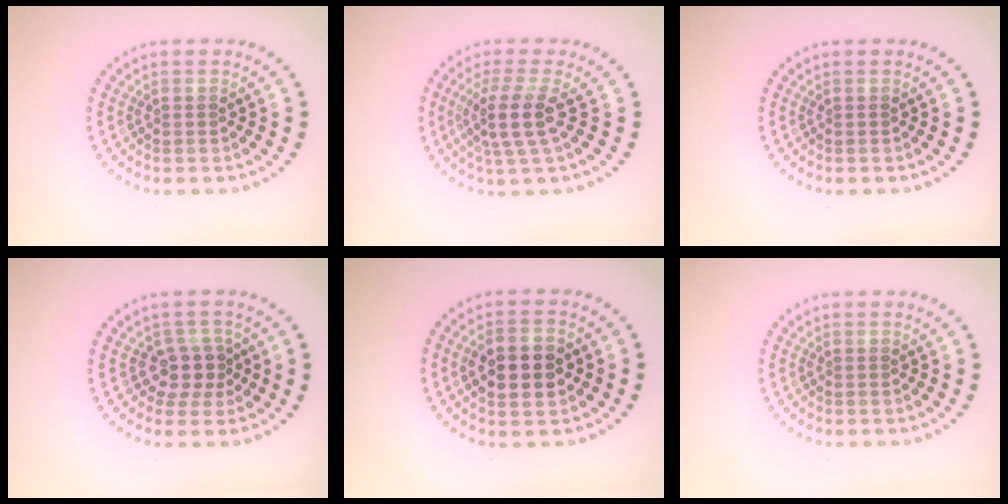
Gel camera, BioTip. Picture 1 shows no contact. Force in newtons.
{"total": 3.5, "press": 2.7, "slide": 2.2}
{"total": 0.0}
{"total": 2.5, "press": 2.1, "slide": 1.5}
{"total": 5.0, "press": 5.0, "slide": 0.3}
{"total": 0.0}